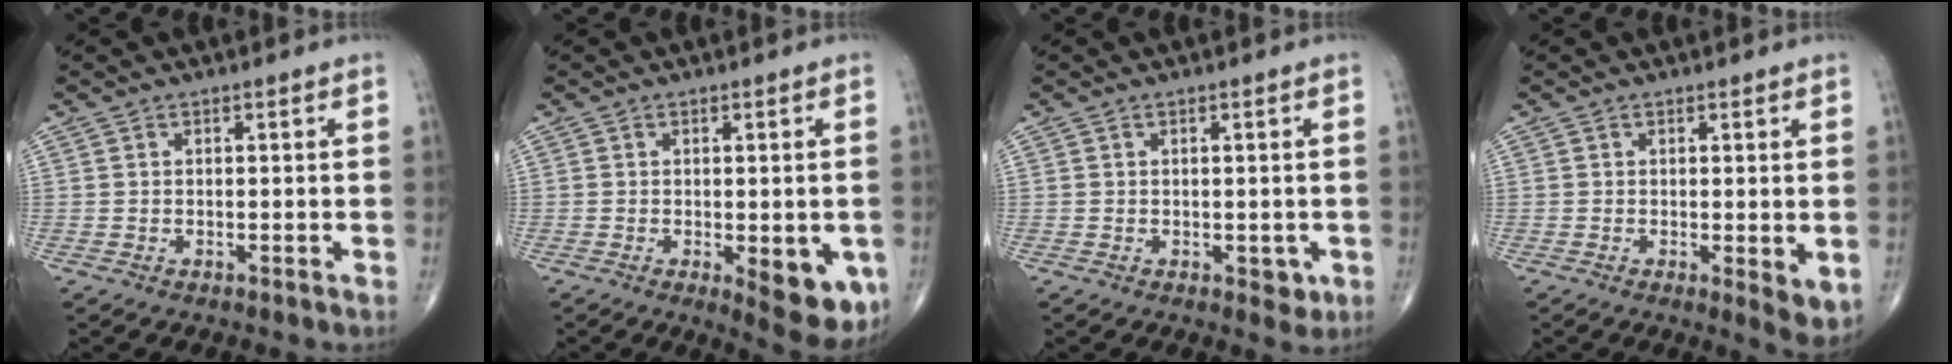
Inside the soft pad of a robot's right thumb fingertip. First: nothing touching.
{"total": 9.8, "force": [-2.7, 4.0, 8.5], "torque": [-0.086, -0.015, -0.026]}
{"total": 2.4, "force": [-0.5, 1.6, 1.8], "torque": [-0.006, -0.001, -0.003]}
{"total": 4.4, "force": [-0.4, 1.5, 4.1], "torque": [-0.057, -0.015, -0.006]}